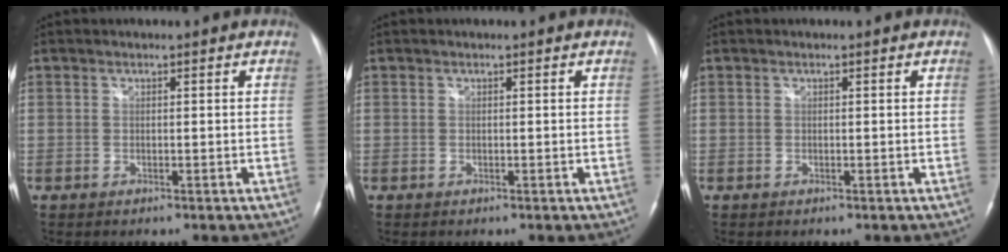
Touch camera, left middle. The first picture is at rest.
{"total": 0.0}
{"total": 0.0}